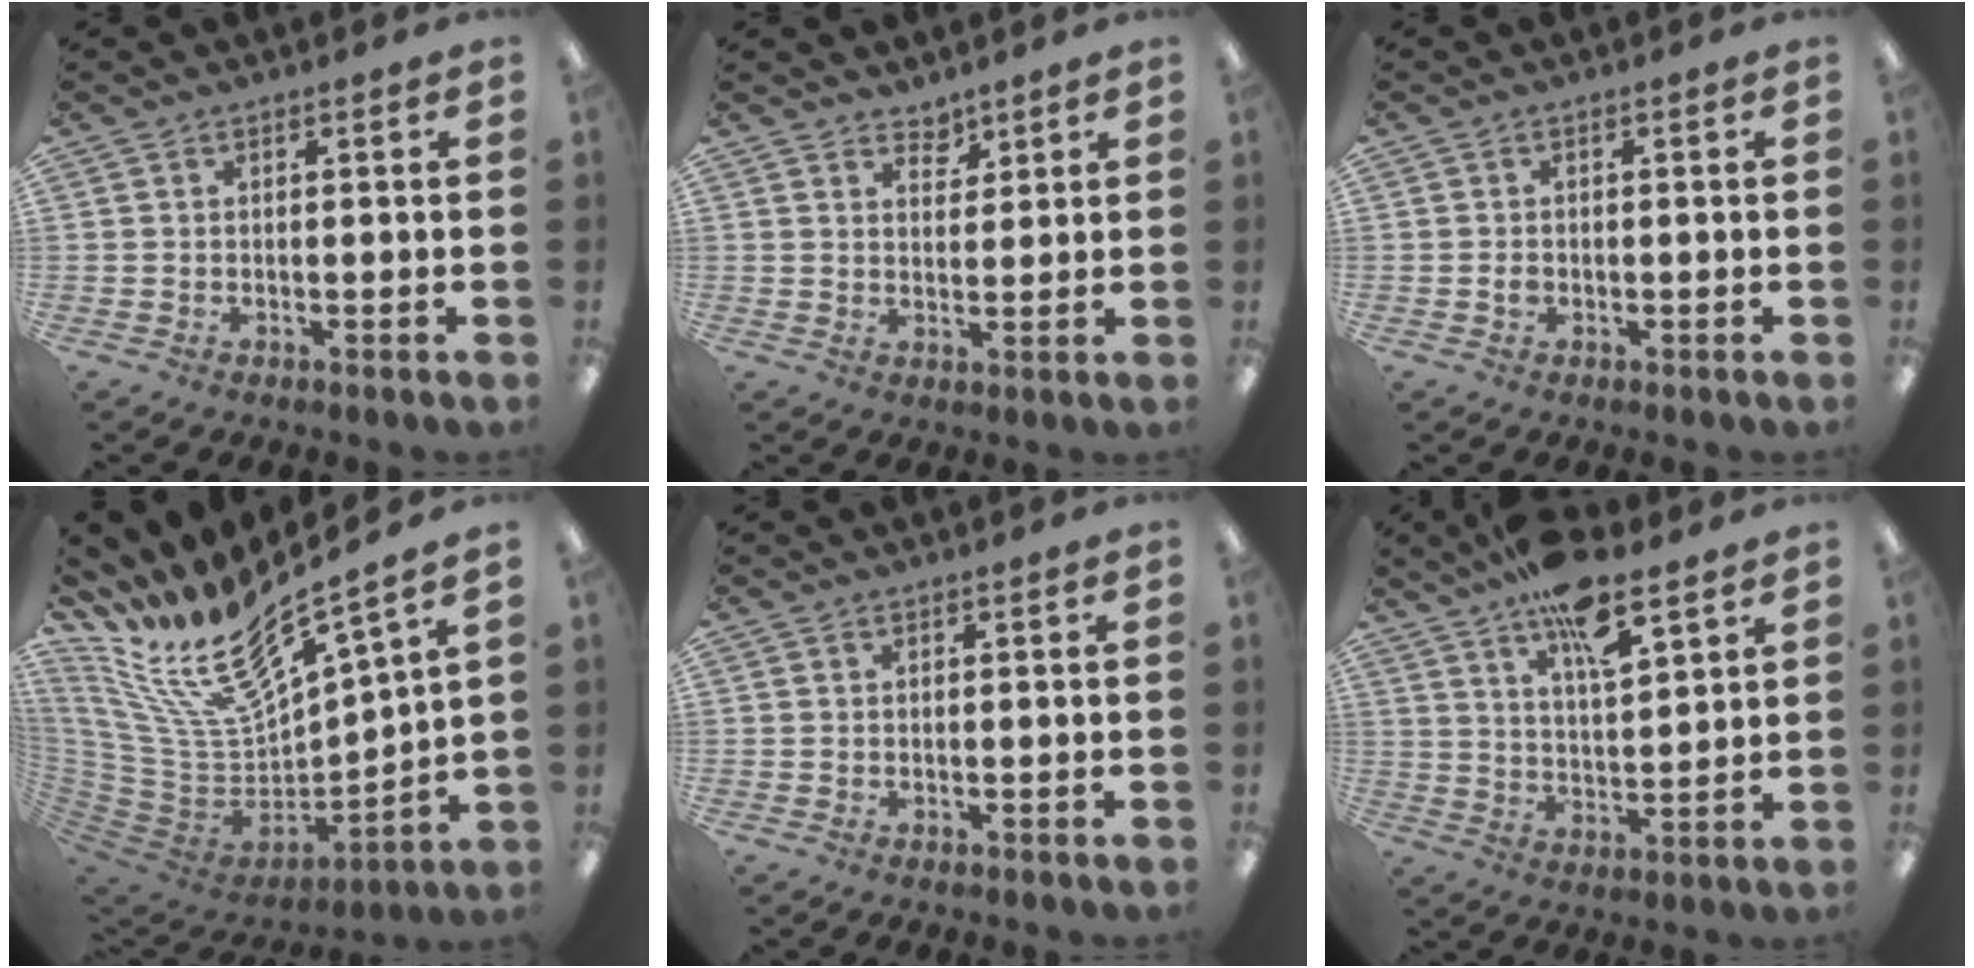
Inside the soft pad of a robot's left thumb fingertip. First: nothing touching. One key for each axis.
{"total": 3.7, "fx": 3.3, "fy": 1.5, "fz": 0.2, "tx": 0.012, "ty": -0.028, "tz": 0.060}
{"total": 1.1, "fx": -0.2, "fy": 0.9, "fz": 0.7, "tx": -0.012, "ty": 0.002, "tz": -0.005}
{"total": 21.1, "fx": 15.2, "fy": 6.7, "fz": 13.0, "tx": -0.266, "ty": -0.110, "tz": 0.260}
{"total": 0.0}
{"total": 13.0, "fx": 9.1, "fy": 4.3, "fz": 8.3, "tx": -0.132, "ty": -0.047, "tz": 0.158}